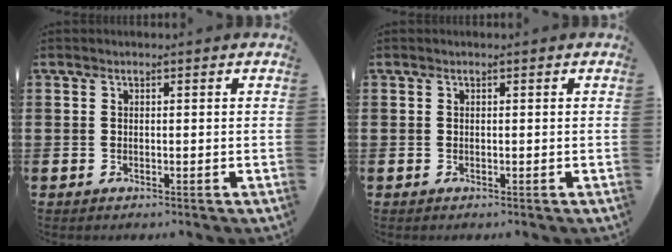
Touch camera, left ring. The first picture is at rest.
{"total": 0.0}